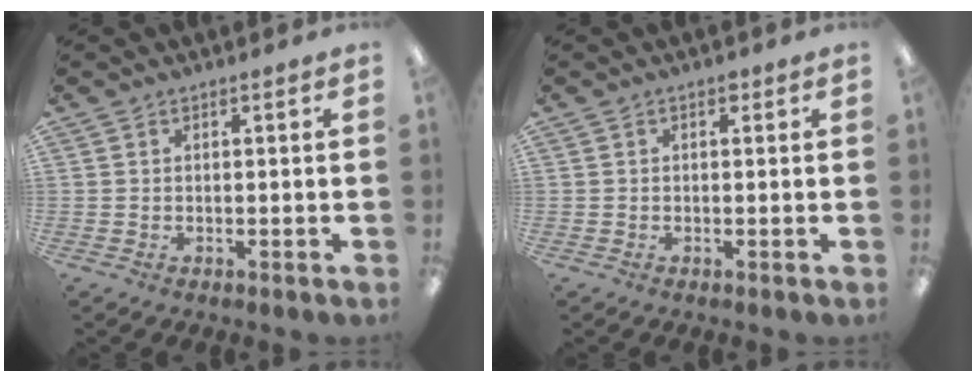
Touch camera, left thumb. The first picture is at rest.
{"total": 0.8, "force": [0.5, 0.5, 0.4], "torque": [-0.008, 0.003, 0.009]}